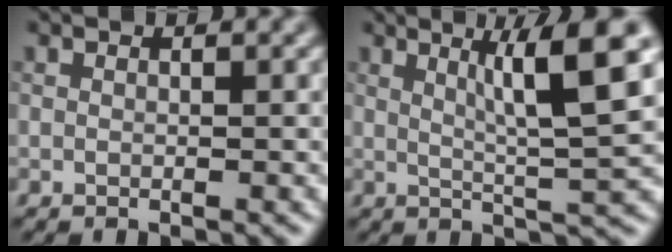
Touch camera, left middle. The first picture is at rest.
{"total": 7.2, "force": [2.5, 0.7, 6.7], "torque": [-0.099, 0.008, 0.046]}